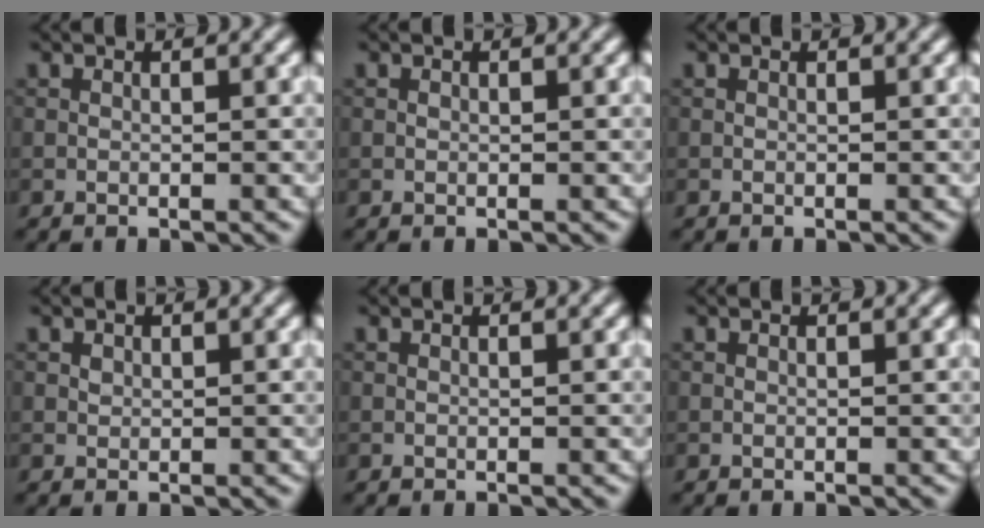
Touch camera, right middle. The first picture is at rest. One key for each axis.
{"total": 0.0}
{"total": 0.0}
{"total": 0.6, "fx": 0.3, "fy": 0.5, "fz": 0.2, "tx": -0.003, "ty": -0.002, "tz": 0.006}
{"total": 0.0}
{"total": 0.0}